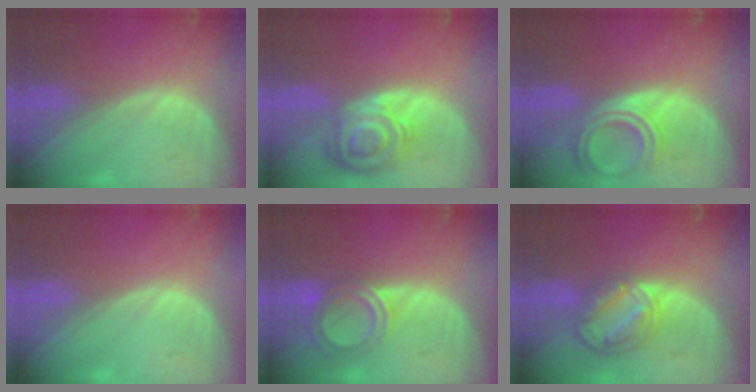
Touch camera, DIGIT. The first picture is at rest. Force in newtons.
{"total": 8.4, "press": 7.4, "slide": 3.9}
{"total": 6.6, "press": 5.9, "slide": 2.9}
{"total": 0.0}
{"total": 6.0, "press": 5.4, "slide": 2.6}
{"total": 8.3, "press": 7.0, "slide": 4.4}